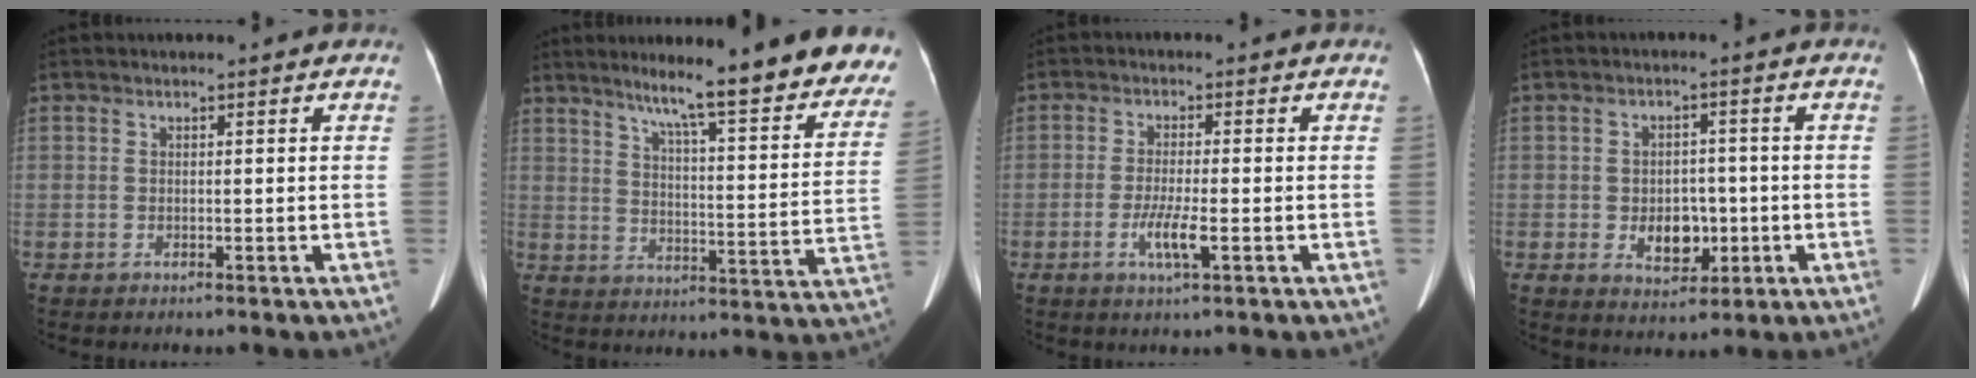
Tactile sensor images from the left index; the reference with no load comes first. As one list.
[{"total": 23.6, "force": [19.8, 1.9, 12.8], "torque": [-0.163, -0.047, 0.246]}, {"total": 4.3, "force": [-1.5, 0.3, 4.0], "torque": [-0.084, -0.008, -0.026]}, {"total": 5.7, "force": [-1.2, 3.9, 4.0], "torque": [-0.064, 0.006, -0.008]}]